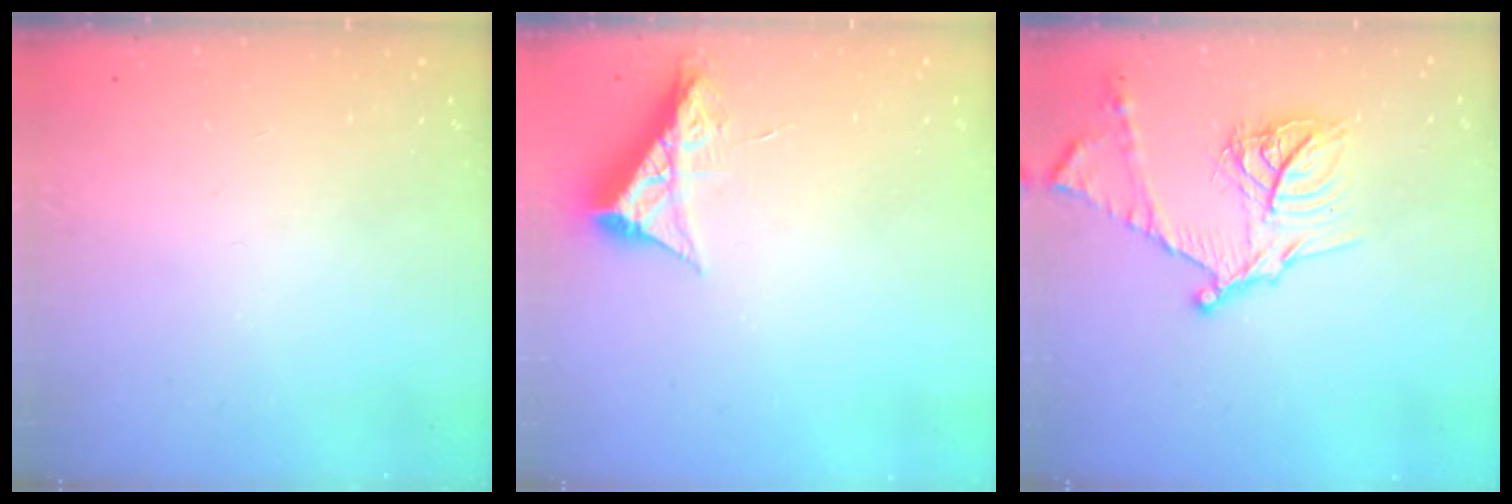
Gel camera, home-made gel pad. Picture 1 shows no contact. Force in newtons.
{"total": 8.6, "press": 8.6, "slide": 0.4}
{"total": 18.3, "press": 18.2, "slide": 1.7}